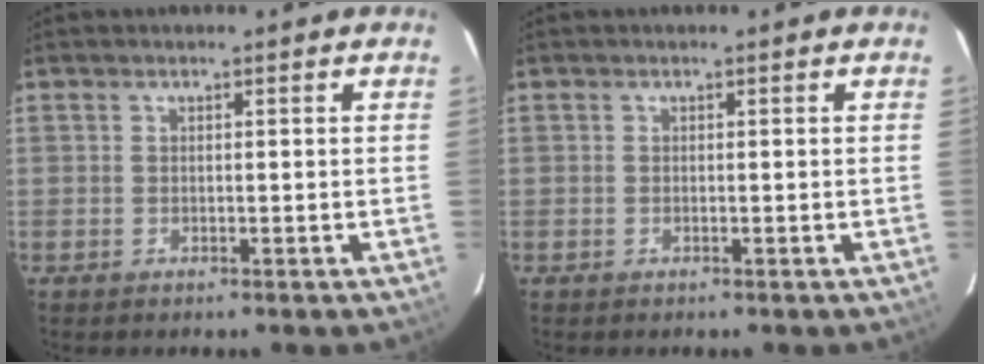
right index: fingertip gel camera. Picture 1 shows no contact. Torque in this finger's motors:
{"motor_torque": [0.11, 0.02, 0.05, 0.01]}